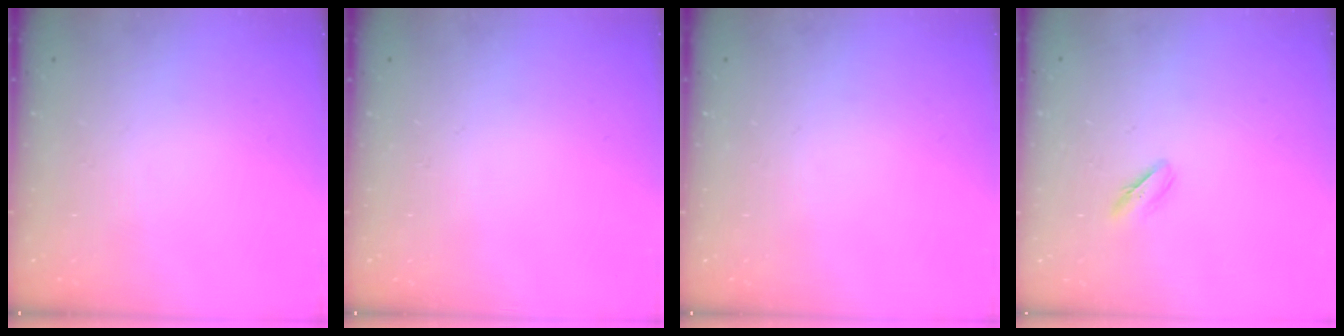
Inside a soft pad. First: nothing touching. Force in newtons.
{"total": 0.0}
{"total": 0.0}
{"total": 3.8, "press": 3.6, "slide": 1.1}